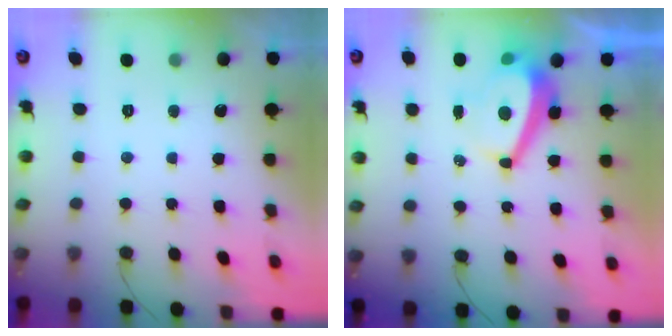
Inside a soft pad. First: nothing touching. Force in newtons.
{"total": 7.8, "press": 7.7, "slide": 1.1}